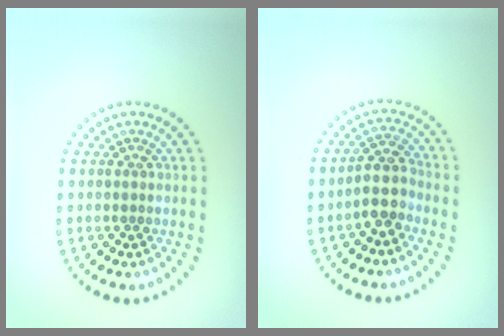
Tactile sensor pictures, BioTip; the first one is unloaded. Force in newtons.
{"total": 2.8, "press": 2.5, "slide": 1.4}